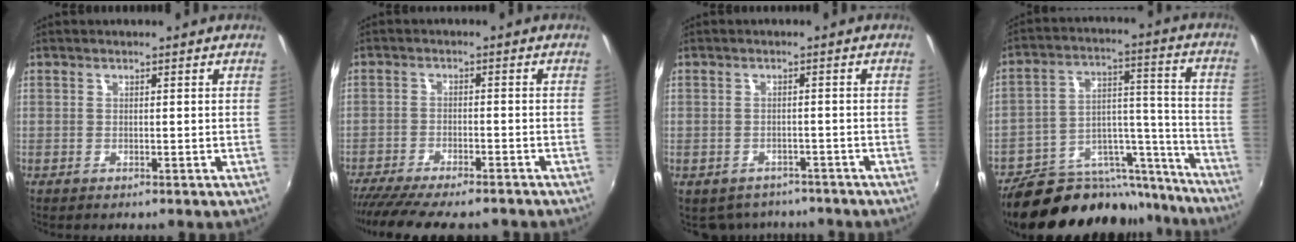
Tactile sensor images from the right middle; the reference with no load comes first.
{"total": 14.1, "force": [-12.1, 2.8, 6.6], "torque": [-0.139, -0.041, -0.186]}
{"total": 6.3, "force": [-5.2, 3.3, 1.3], "torque": [-0.036, -0.011, -0.069]}
{"total": 25.7, "force": [-21.7, 9.8, 9.7], "torque": [-0.157, 0.044, -0.301]}